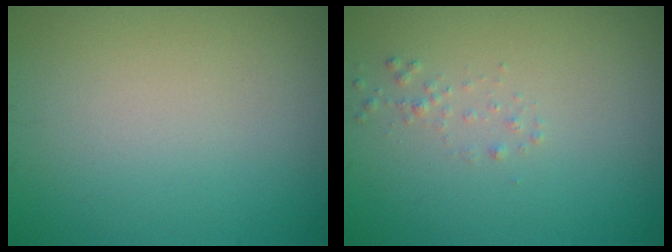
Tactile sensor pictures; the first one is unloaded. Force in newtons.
{"total": 0.7, "press": 0.7, "slide": 0.0}